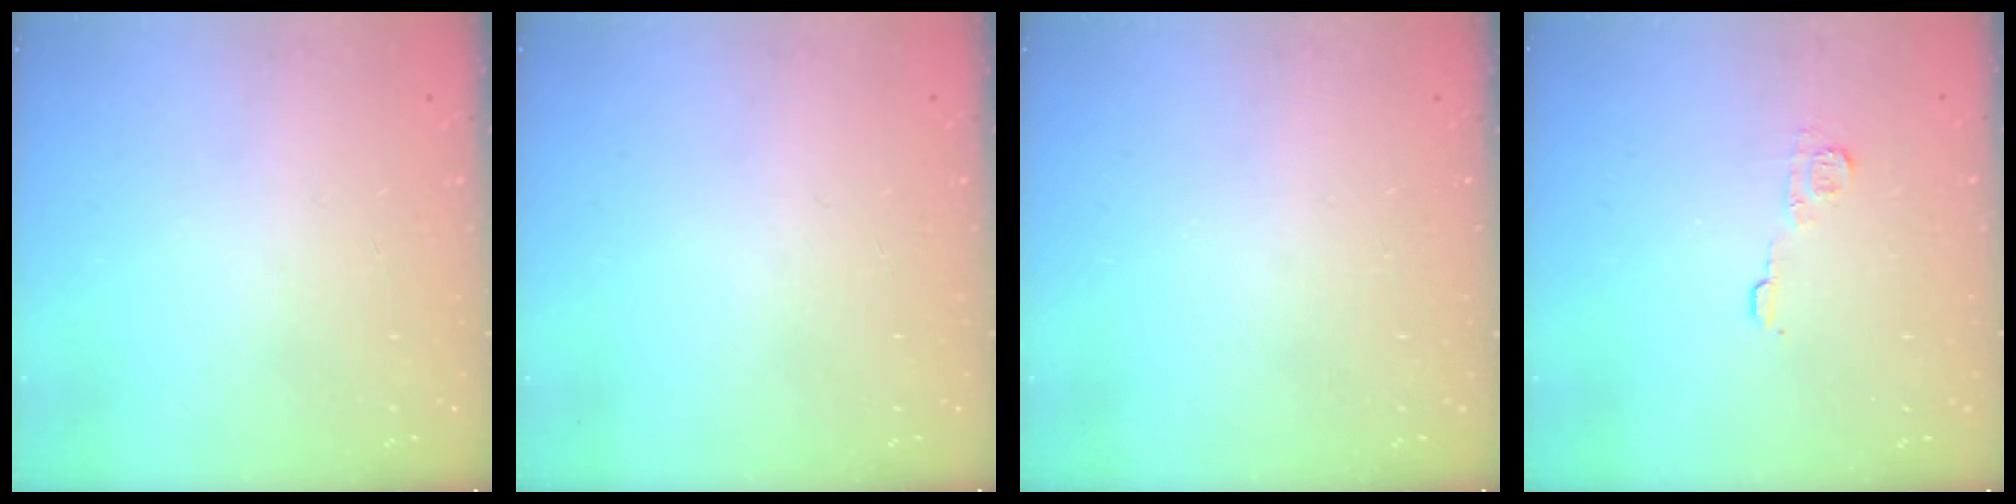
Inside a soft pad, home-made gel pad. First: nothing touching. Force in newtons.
{"total": 0.0}
{"total": 0.0}
{"total": 6.4, "press": 6.4, "slide": 0.7}